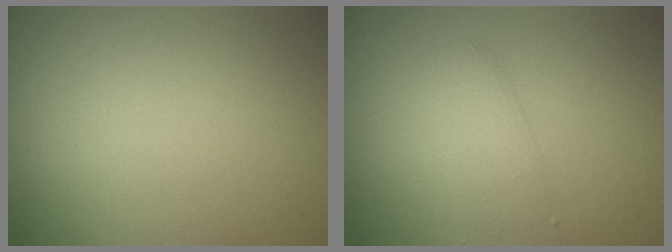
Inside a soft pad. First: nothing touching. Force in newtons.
{"total": 2.5, "press": 2.5, "slide": 0.0}